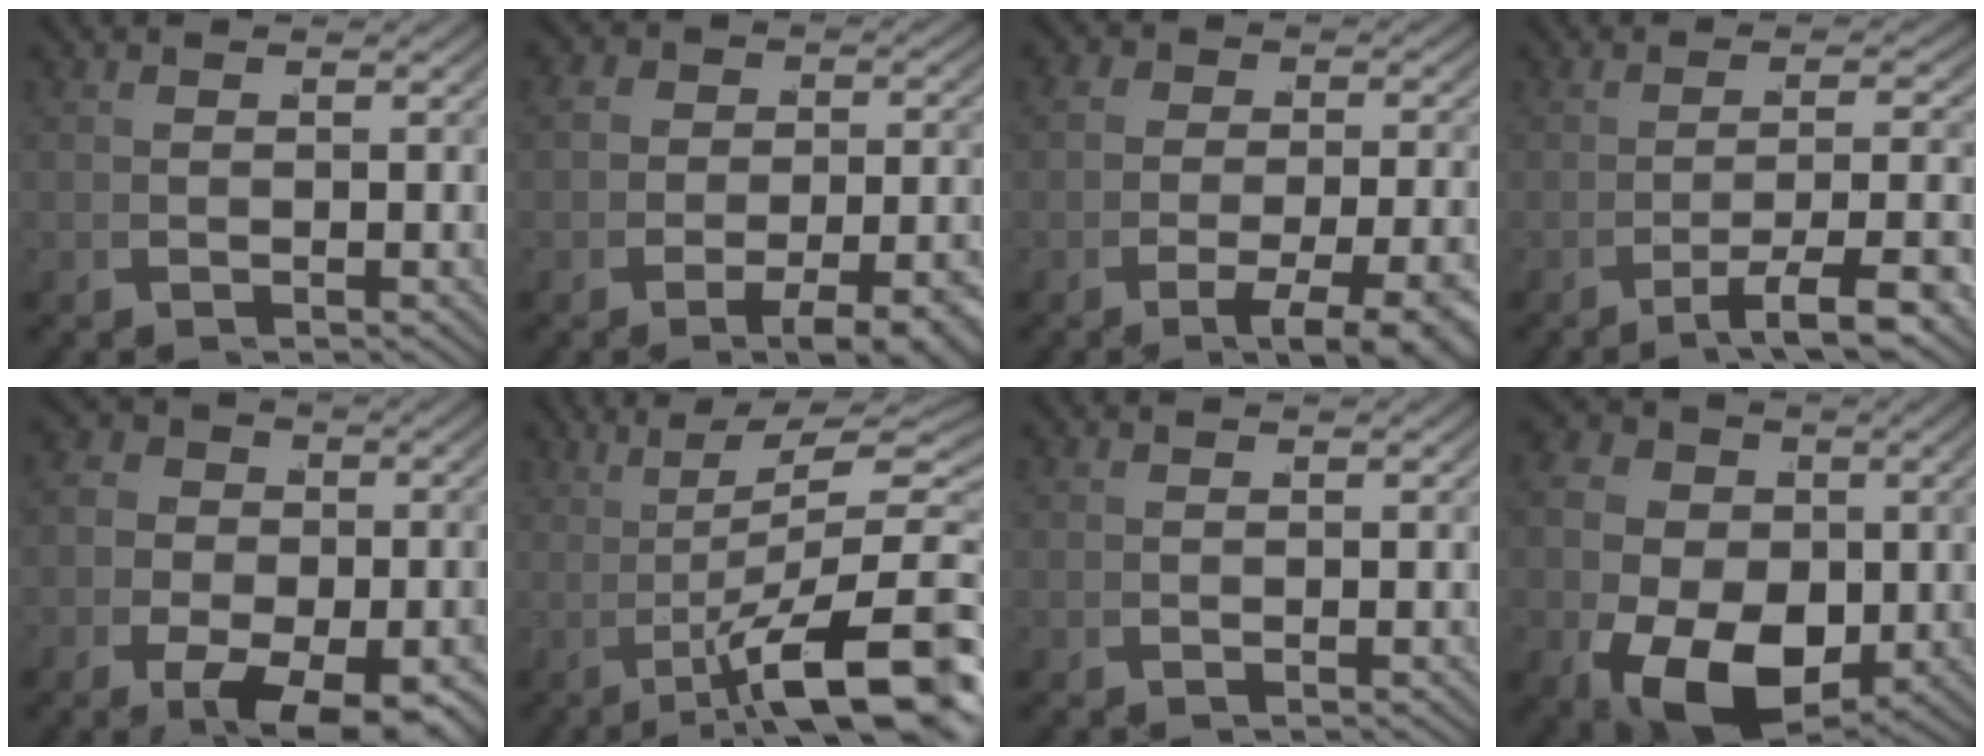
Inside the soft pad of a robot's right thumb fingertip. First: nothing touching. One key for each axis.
{"total": 4.3, "fx": -1.7, "fy": 2.6, "fz": 3.0, "tx": -0.037, "ty": -0.014, "tz": -0.026}
{"total": 5.3, "fx": -2.5, "fy": 2.5, "fz": 4.0, "tx": -0.054, "ty": -0.019, "tz": -0.033}
{"total": 4.9, "fx": -1.7, "fy": 1.9, "fz": 4.2, "tx": -0.071, "ty": -0.002, "tz": -0.019}
{"total": 7.5, "fx": -1.5, "fy": 5.4, "fz": 5.0, "tx": -0.090, "ty": -0.040, "tz": -0.008}
{"total": 11.9, "fx": -0.2, "fy": 5.0, "fz": 10.8, "tx": -0.170, "ty": -0.023, "tz": 0.020}
{"total": 0.0}
{"total": 13.4, "fx": -1.4, "fy": 10.1, "fz": 8.6, "tx": -0.186, "ty": -0.073, "tz": 0.009}